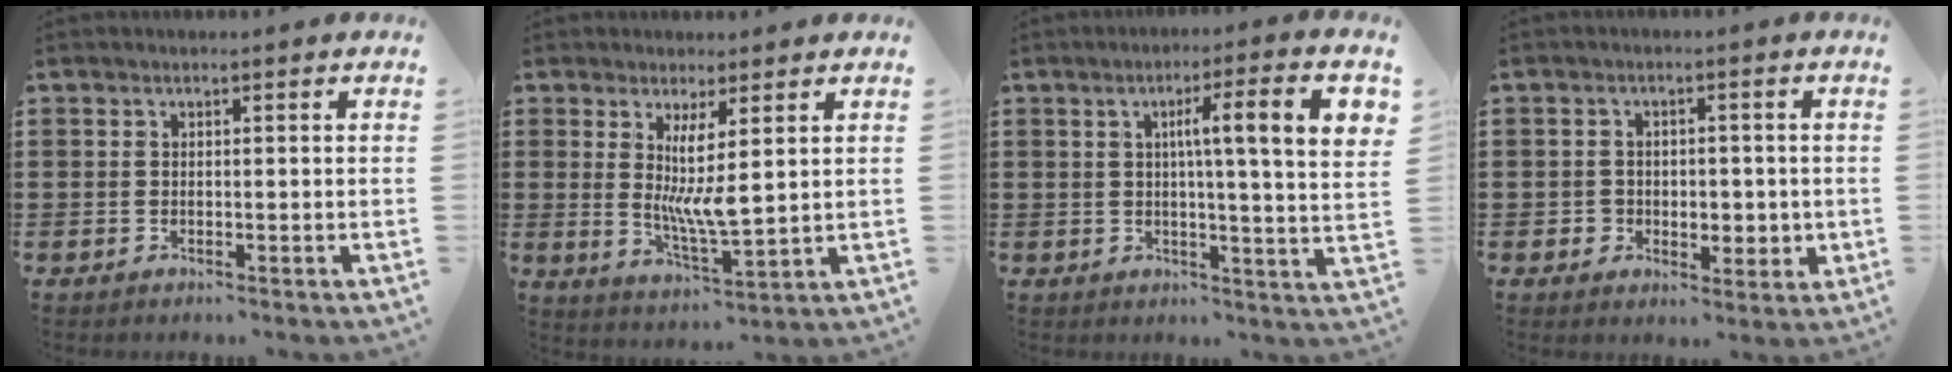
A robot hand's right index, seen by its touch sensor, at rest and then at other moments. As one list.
[{"total": 6.5, "force": [1.6, 1.3, 6.2], "torque": [-0.118, -0.017, 0.025]}, {"total": 9.6, "force": [2.7, 0.3, 9.2], "torque": [-0.159, -0.001, 0.037]}, {"total": 2.9, "force": [-0.4, 2.7, 1.1], "torque": [-0.032, 0.009, -0.012]}]